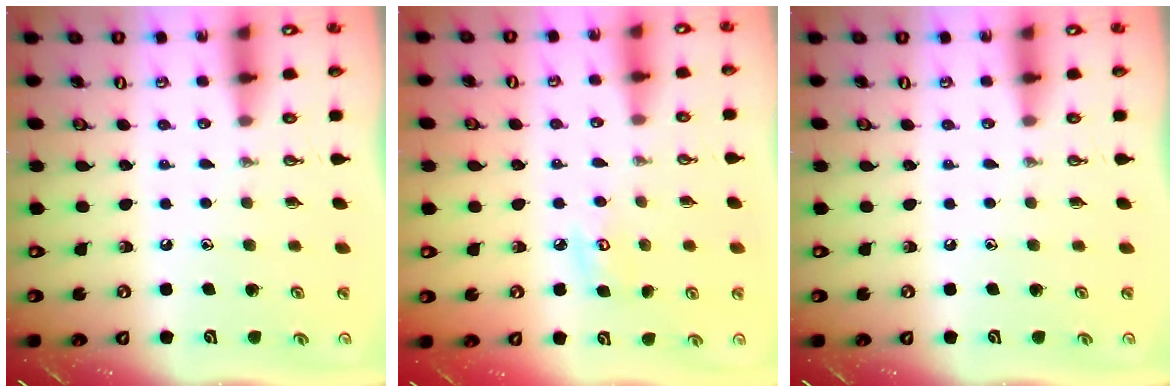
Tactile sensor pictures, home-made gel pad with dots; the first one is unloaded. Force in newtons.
{"total": 6.3, "press": 6.3, "slide": 0.4}
{"total": 0.0}